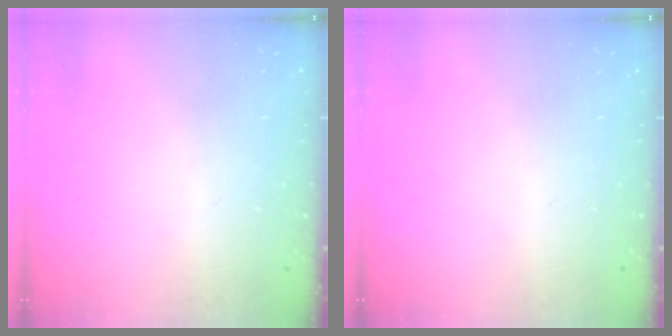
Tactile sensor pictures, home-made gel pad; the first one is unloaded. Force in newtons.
{"total": 0.0}